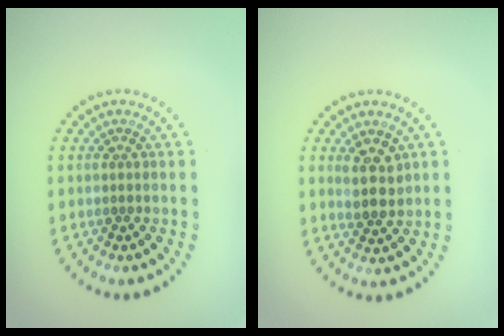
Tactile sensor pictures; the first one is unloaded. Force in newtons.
{"total": 2.6, "press": 2.5, "slide": 0.8}